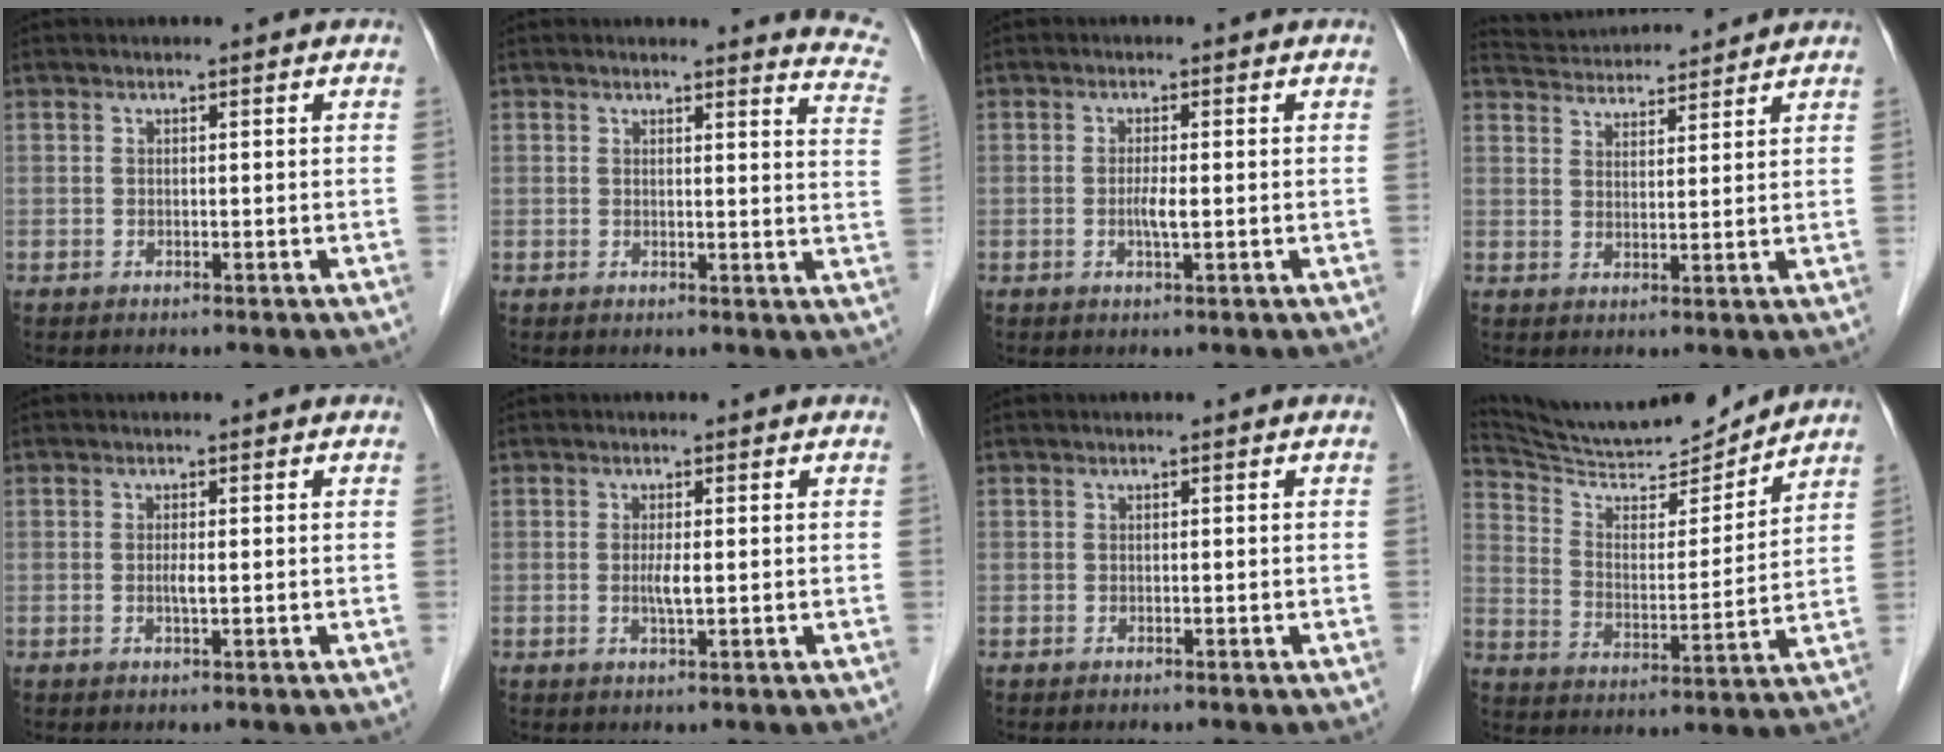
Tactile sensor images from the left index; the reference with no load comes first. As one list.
[{"total": 8.4, "force": [8.3, 0.4, 1.1], "torque": [0.012, -0.072, 0.054]}, {"total": 1.9, "force": [-0.2, 0.1, 1.9], "torque": [-0.039, -0.003, -0.003]}, {"total": 10.0, "force": [9.8, 1.0, 2.1], "torque": [-0.045, 0.027, 0.151]}, {"total": 1.1, "force": [0.0, 0.1, 1.1], "torque": [-0.025, -0.002, -0.001]}, {"total": 1.9, "force": [0.1, 0.1, 1.9], "torque": [-0.040, -0.003, 0.001]}, {"total": 0.0}, {"total": 17.1, "force": [16.5, 1.4, 4.4], "torque": [-0.084, -0.008, 0.267]}]